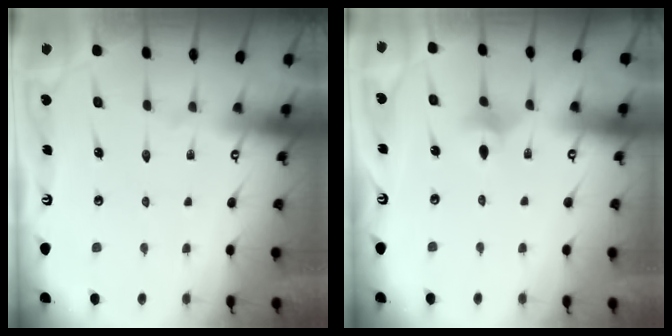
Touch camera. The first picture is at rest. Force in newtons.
{"total": 4.2, "press": 4.1, "slide": 0.8}